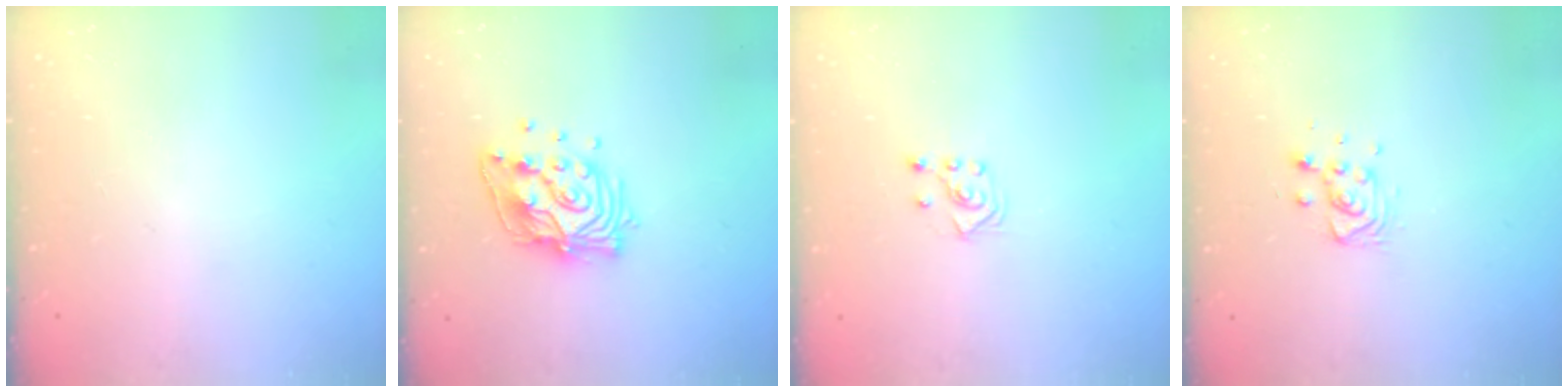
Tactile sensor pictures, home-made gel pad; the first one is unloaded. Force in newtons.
{"total": 13.3, "press": 13.2, "slide": 1.5}
{"total": 3.1, "press": 3.0, "slide": 0.7}
{"total": 9.3, "press": 9.0, "slide": 2.3}